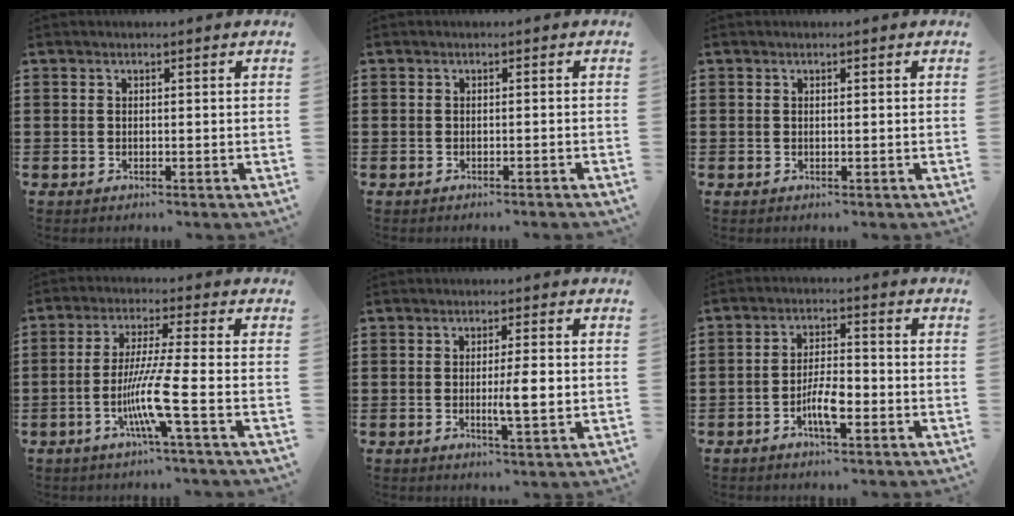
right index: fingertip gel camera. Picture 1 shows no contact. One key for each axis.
{"total": 0.7, "fx": -0.5, "fy": -0.1, "fz": 0.4, "tx": -0.007, "ty": -0.002, "tz": -0.010}
{"total": 0.0}
{"total": 8.5, "fx": -3.0, "fy": -0.4, "fz": 7.9, "tx": -0.160, "ty": -0.021, "tz": -0.060}
{"total": 4.6, "fx": -0.3, "fy": 0.6, "fz": 4.6, "tx": -0.079, "ty": -0.001, "tz": -0.008}
{"total": 5.3, "fx": -2.2, "fy": 1.6, "fz": 4.6, "tx": -0.097, "ty": 0.000, "tz": -0.046}